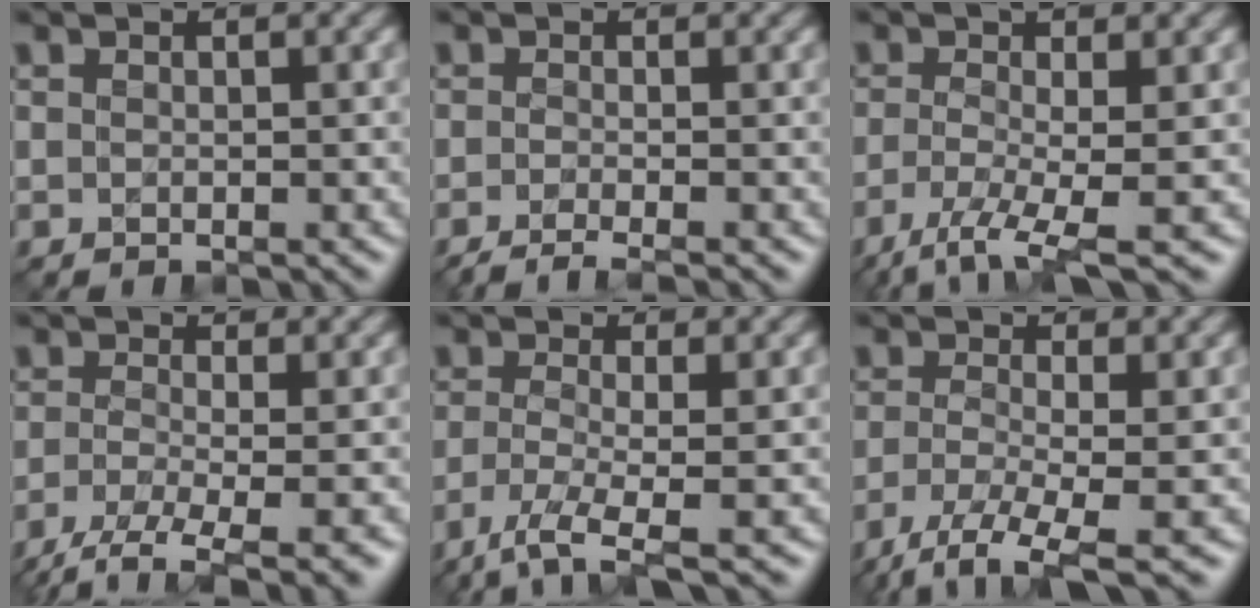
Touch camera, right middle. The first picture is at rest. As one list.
[{"total": 2.1, "force": [-1.3, 0.5, 1.5], "torque": [-0.016, 0.001, -0.035]}, {"total": 5.4, "force": [-2.2, 1.0, 4.8], "torque": [-0.092, 0.000, -0.052]}, {"total": 5.3, "force": [-2.5, 1.5, 4.4], "torque": [-0.076, -0.003, -0.055]}, {"total": 4.2, "force": [-2.1, 1.0, 3.5], "torque": [-0.070, -0.003, -0.052]}, {"total": 5.7, "force": [-3.3, 1.3, 4.5], "torque": [-0.088, -0.004, -0.068]}]